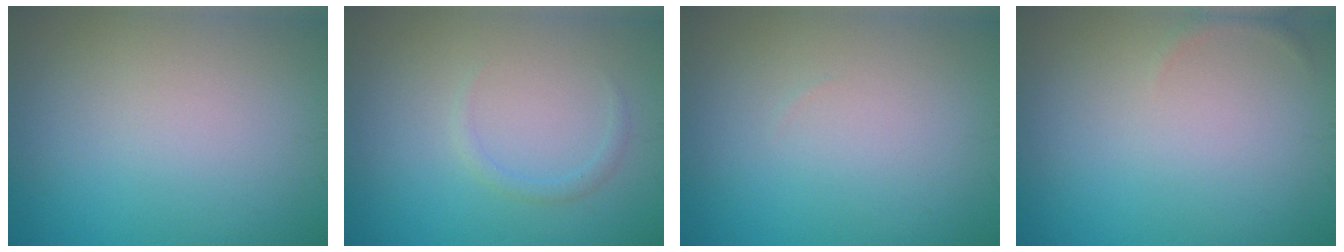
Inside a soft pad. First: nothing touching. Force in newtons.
{"total": 1.0, "press": 1.0, "slide": 0.0}
{"total": 0.0}
{"total": 0.6, "press": 0.6, "slide": 0.1}